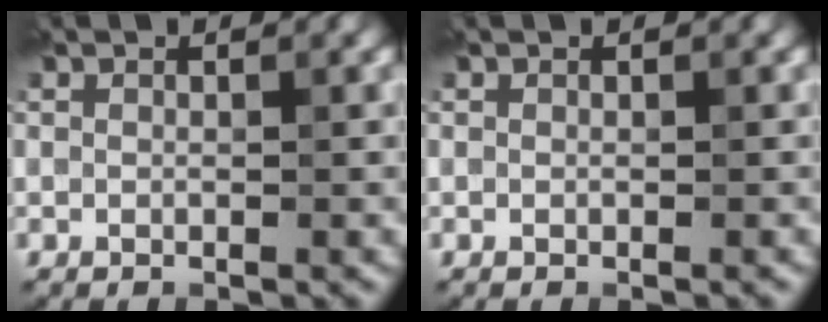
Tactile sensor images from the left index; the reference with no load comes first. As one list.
[{"total": 0.0}]